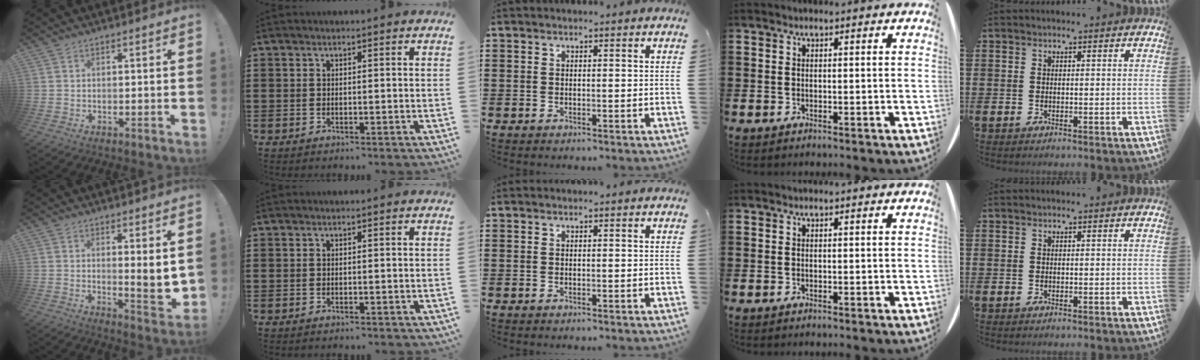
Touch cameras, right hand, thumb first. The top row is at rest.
{"thumb": {"total": 5.2, "force": [2.2, 0.4, 4.7], "torque": [-0.051, -0.032, 0.033]}}